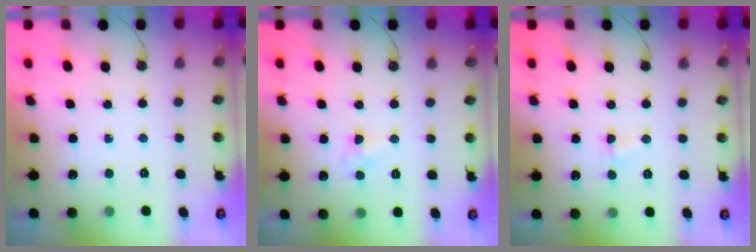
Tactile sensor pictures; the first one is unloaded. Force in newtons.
{"total": 5.2, "press": 5.1, "slide": 0.4}
{"total": 2.8, "press": 2.8, "slide": 0.6}